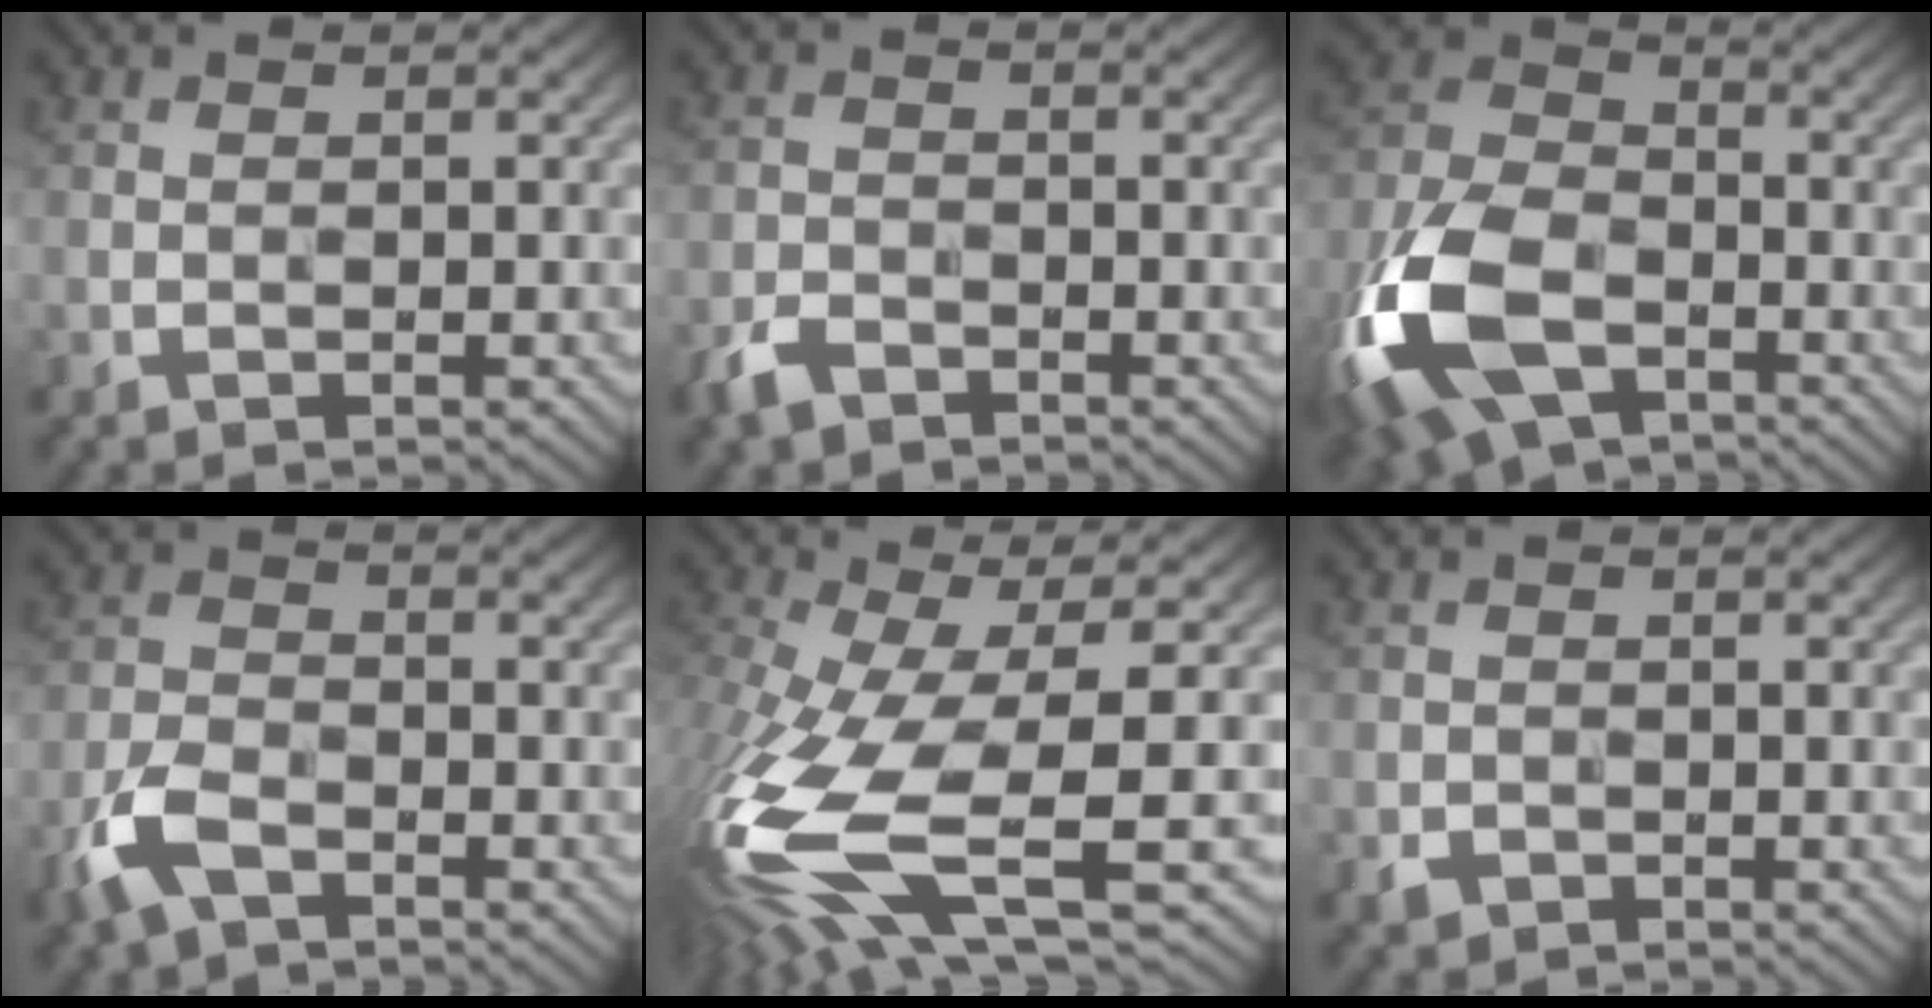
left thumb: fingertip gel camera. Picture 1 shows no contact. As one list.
[{"total": 3.1, "force": [-2.3, 1.6, 1.3], "torque": [-0.029, -0.005, -0.057]}, {"total": 17.7, "force": [-7.7, 10.6, 11.9], "torque": [-0.309, -0.039, -0.162]}, {"total": 6.0, "force": [-3.6, 3.0, 3.8], "torque": [-0.090, -0.005, -0.085]}, {"total": 15.9, "force": [-4.4, 6.0, 14.1], "torque": [-0.343, -0.030, -0.063]}, {"total": 1.4, "force": [-0.9, 1.0, 0.5], "torque": [-0.008, -0.003, -0.019]}]